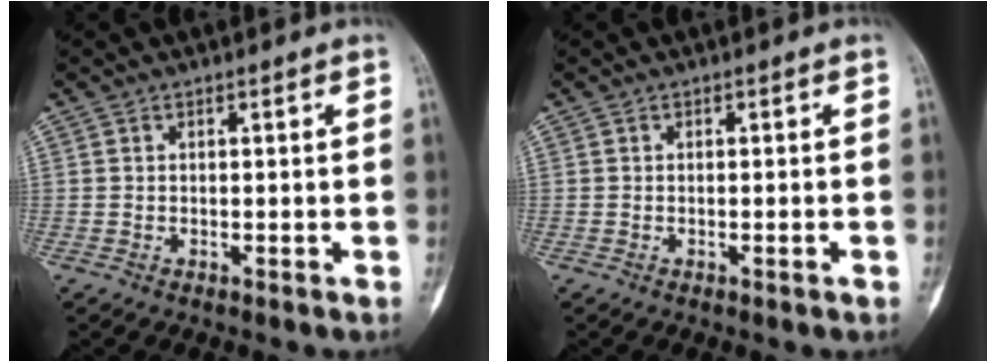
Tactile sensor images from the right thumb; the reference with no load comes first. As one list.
[{"total": 0.8, "force": [-0.4, 0.1, 0.7], "torque": [-0.010, 0.002, -0.002]}]